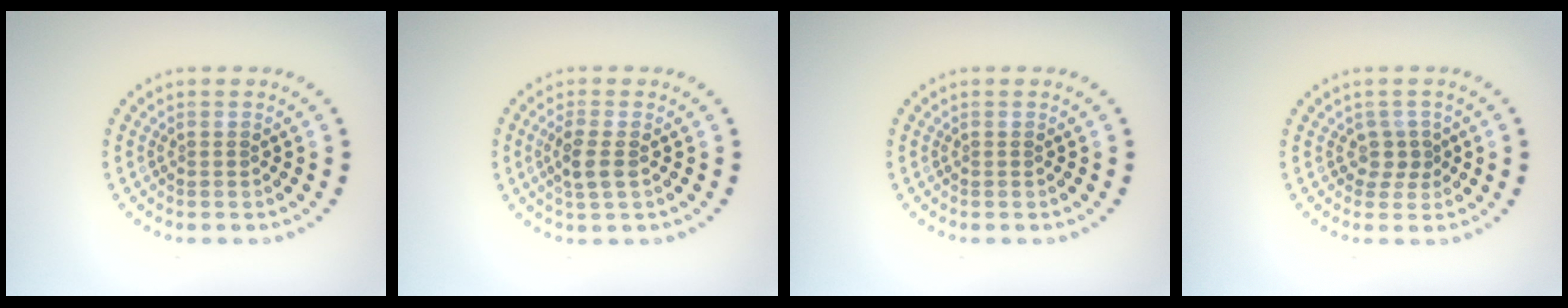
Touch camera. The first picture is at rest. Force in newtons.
{"total": 2.3, "press": 2.1, "slide": 1.0}
{"total": 0.0}
{"total": 1.8, "press": 1.2, "slide": 1.3}